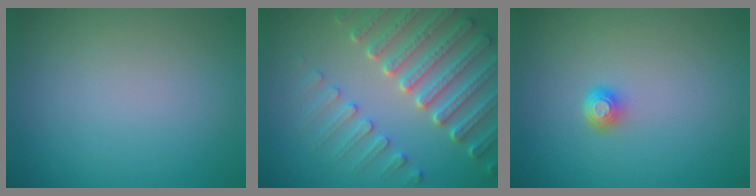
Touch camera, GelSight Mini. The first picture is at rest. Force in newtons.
{"total": 6.7, "press": 5.4, "slide": 4.0}
{"total": 1.5, "press": 1.1, "slide": 1.1}